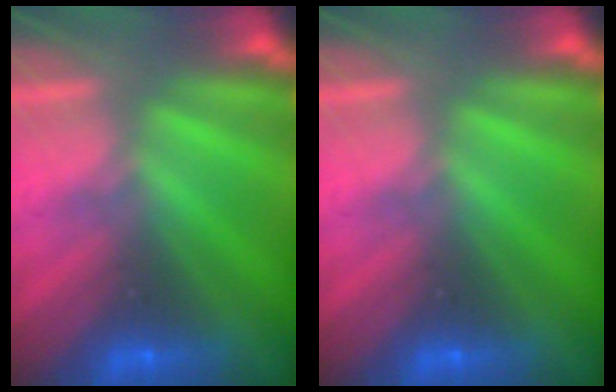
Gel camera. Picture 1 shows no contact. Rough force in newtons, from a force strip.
{"total": 0.0}